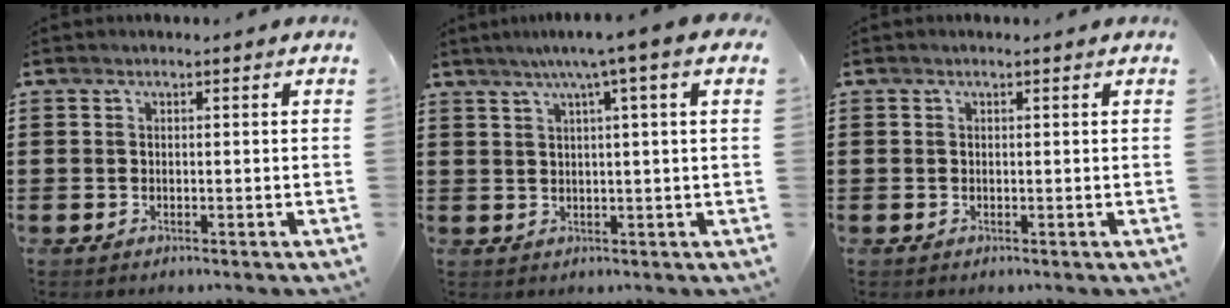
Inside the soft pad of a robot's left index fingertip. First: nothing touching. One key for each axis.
{"total": 5.0, "fx": 2.2, "fy": -0.6, "fz": 4.5, "tx": -0.091, "ty": -0.003, "tz": 0.032}
{"total": 0.0}